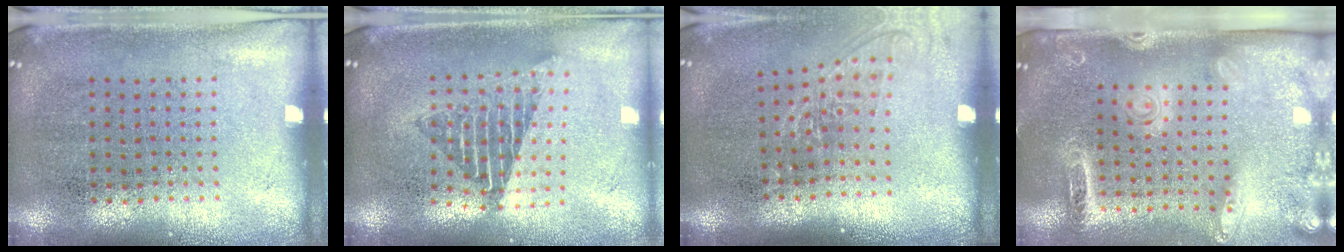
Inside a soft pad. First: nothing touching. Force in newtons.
{"total": 1.6, "press": 1.3, "slide": 0.9}
{"total": 1.3, "press": 1.0, "slide": 0.8}
{"total": 2.5, "press": 2.0, "slide": 1.5}